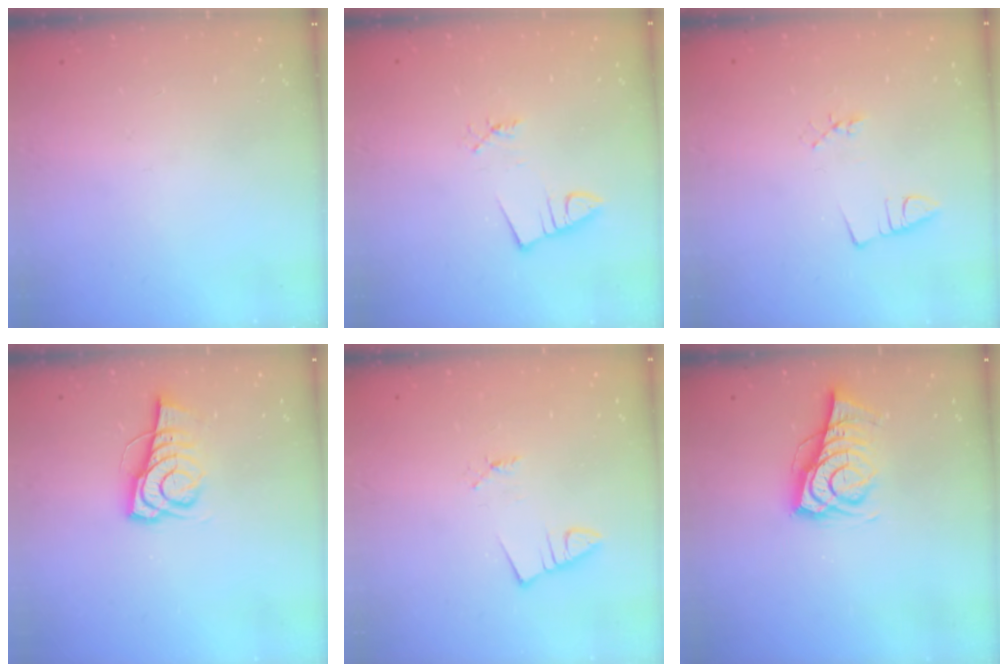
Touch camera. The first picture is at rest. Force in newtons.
{"total": 1.1, "press": 1.1, "slide": 0.0}
{"total": 1.9, "press": 1.4, "slide": 1.3}
{"total": 7.4, "press": 7.4, "slide": 0.9}
{"total": 0.9, "press": 0.9, "slide": 0.1}
{"total": 9.0, "press": 8.3, "slide": 3.2}